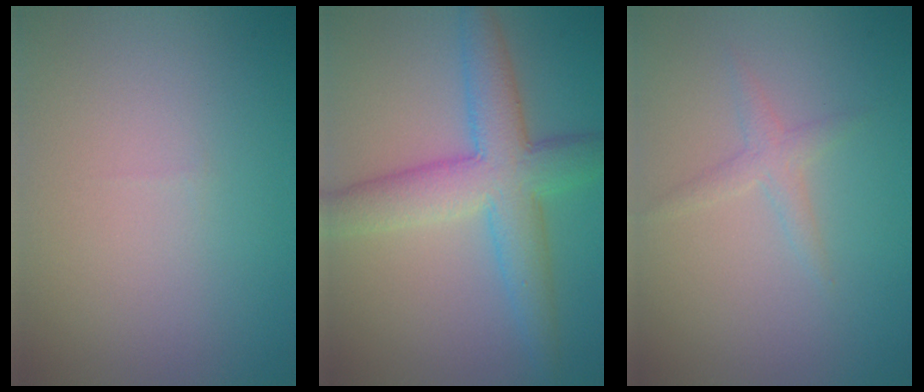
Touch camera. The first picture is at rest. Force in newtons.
{"total": 7.0, "press": 7.0, "slide": 0.1}
{"total": 1.5, "press": 1.5, "slide": 0.1}